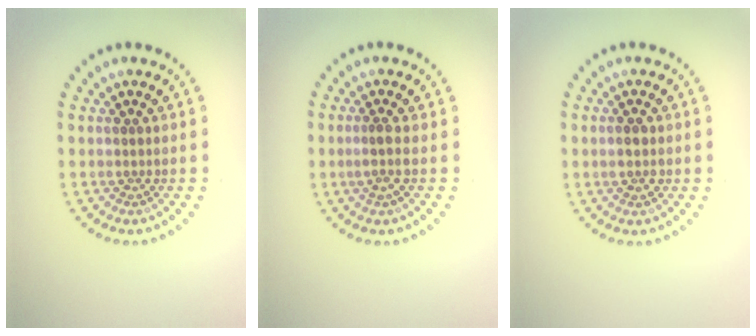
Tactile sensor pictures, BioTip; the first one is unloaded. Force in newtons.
{"total": 1.6, "press": 1.2, "slide": 1.0}
{"total": 1.6, "press": 1.5, "slide": 0.5}